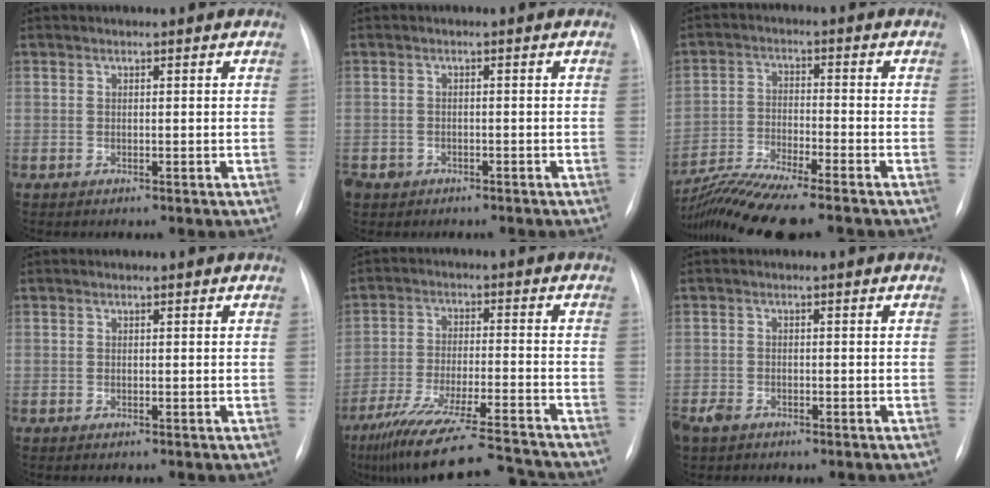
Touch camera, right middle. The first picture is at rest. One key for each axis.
{"total": 2.7, "fx": -1.8, "fy": 2.1, "fz": 0.0, "tx": -0.003, "ty": 0.006, "tz": -0.031}
{"total": 10.0, "fx": -8.8, "fy": -0.7, "fz": 4.8, "tx": -0.088, "ty": -0.021, "tz": -0.155}
{"total": 0.0}
{"total": 19.8, "fx": -17.7, "fy": 1.1, "fz": 8.9, "tx": -0.143, "ty": -0.028, "tz": -0.273}
{"total": 3.0, "fx": -2.1, "fy": 1.9, "fz": 1.0, "tx": -0.023, "ty": 0.001, "tz": -0.031}